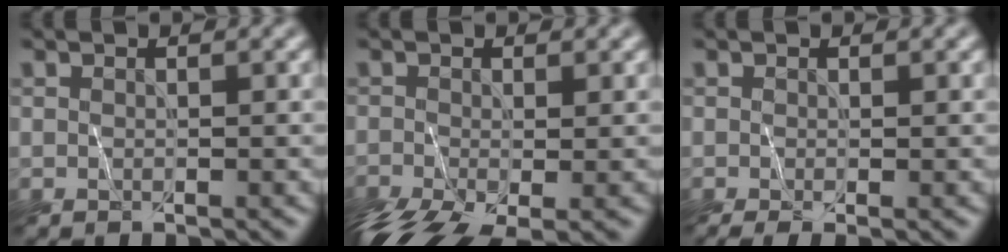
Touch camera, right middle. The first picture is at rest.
{"total": 6.2, "force": [-3.8, 2.4, 4.3], "torque": [-0.098, -0.026, -0.073]}
{"total": 1.3, "force": [-0.4, 0.5, 1.2], "torque": [-0.025, -0.004, -0.010]}